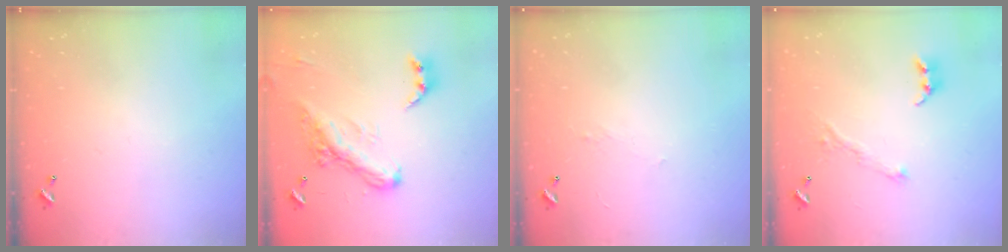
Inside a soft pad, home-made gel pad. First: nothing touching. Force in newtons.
{"total": 6.3, "press": 6.1, "slide": 1.4}
{"total": 2.2, "press": 2.0, "slide": 0.8}
{"total": 4.4, "press": 4.3, "slide": 0.6}